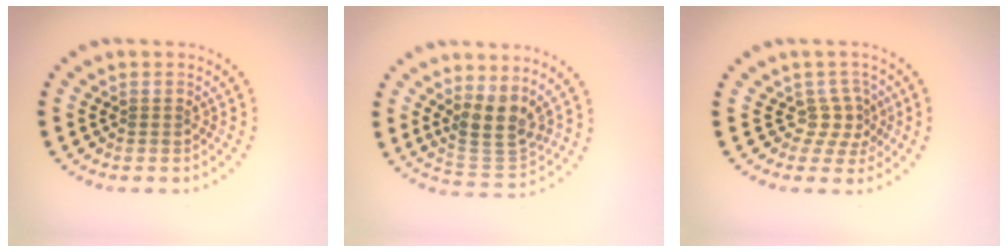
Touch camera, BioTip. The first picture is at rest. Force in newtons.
{"total": 3.9, "press": 3.4, "slide": 1.9}
{"total": 2.3, "press": 1.5, "slide": 1.8}